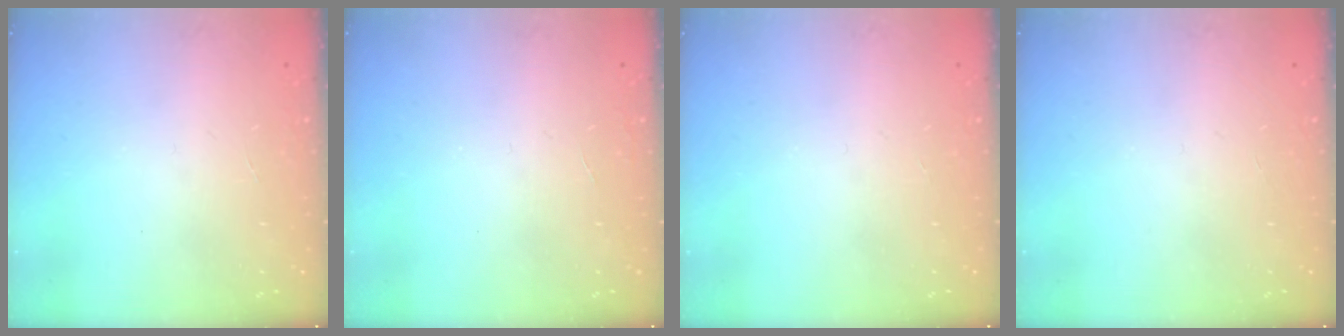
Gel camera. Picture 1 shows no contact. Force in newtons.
{"total": 0.0}
{"total": 0.0}
{"total": 0.0}